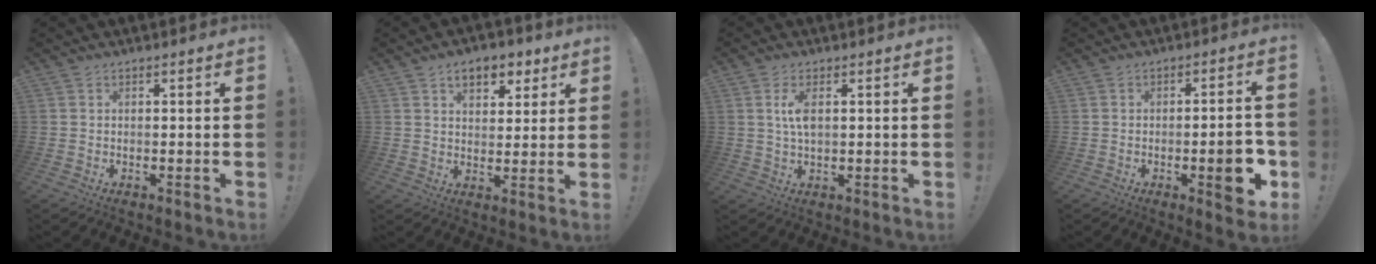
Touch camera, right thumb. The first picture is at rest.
{"total": 8.8, "force": [4.9, 5.4, 4.9], "torque": [-0.056, -0.020, 0.087]}
{"total": 4.8, "force": [1.1, 2.1, 4.2], "torque": [-0.084, -0.001, 0.015]}
{"total": 10.0, "force": [-2.9, 2.8, 9.1], "torque": [-0.102, 0.001, -0.044]}